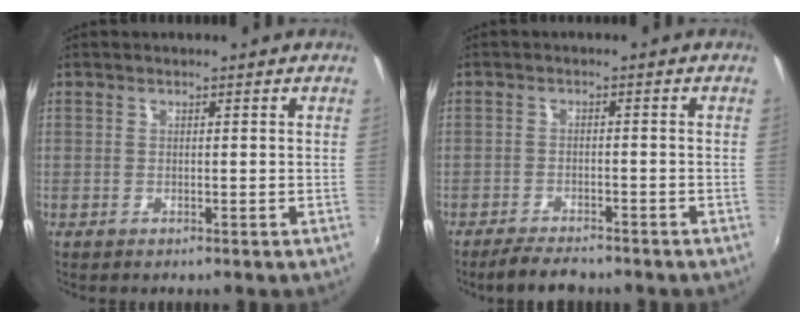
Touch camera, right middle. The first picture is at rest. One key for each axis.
{"total": 5.4, "fx": -4.7, "fy": 1.3, "fz": 2.1, "tx": -0.059, "ty": -0.012, "tz": -0.079}